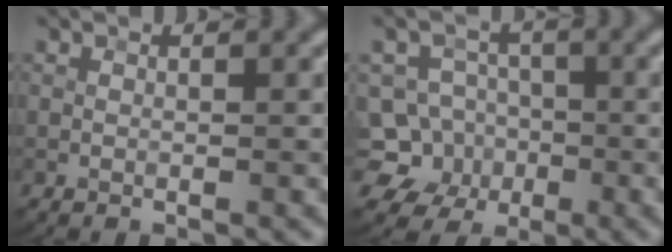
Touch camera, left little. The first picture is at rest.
{"total": 6.7, "force": [-2.4, 6.0, 1.4], "torque": [-0.008, 0.010, -0.067]}